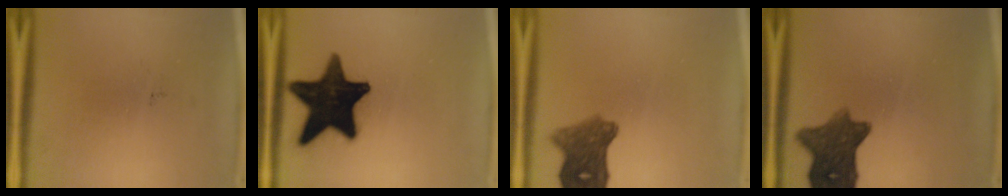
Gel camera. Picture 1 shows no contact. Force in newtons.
{"total": 18.7}
{"total": 6.7}
{"total": 9.2}